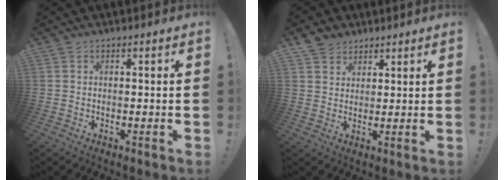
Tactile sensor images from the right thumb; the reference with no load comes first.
{"total": 4.9, "force": [3.6, 3.3, 0.6], "torque": [-0.008, -0.020, 0.070]}